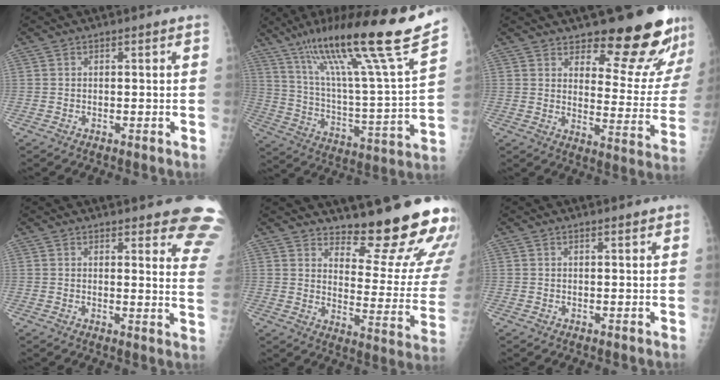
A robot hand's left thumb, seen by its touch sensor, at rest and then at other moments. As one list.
[{"total": 27.0, "force": [18.2, 1.3, 19.9], "torque": [-0.307, -0.064, 0.306]}, {"total": 17.0, "force": [14.1, 4.6, 8.2], "torque": [-0.060, -0.121, 0.180]}, {"total": 12.9, "force": [11.0, 3.0, 6.0], "torque": [-0.027, -0.077, 0.098]}, {"total": 18.6, "force": [15.9, 3.7, 9.0], "torque": [-0.079, -0.163, 0.204]}, {"total": 1.0, "force": [0.8, 0.2, 0.6], "torque": [-0.007, -0.003, 0.012]}]